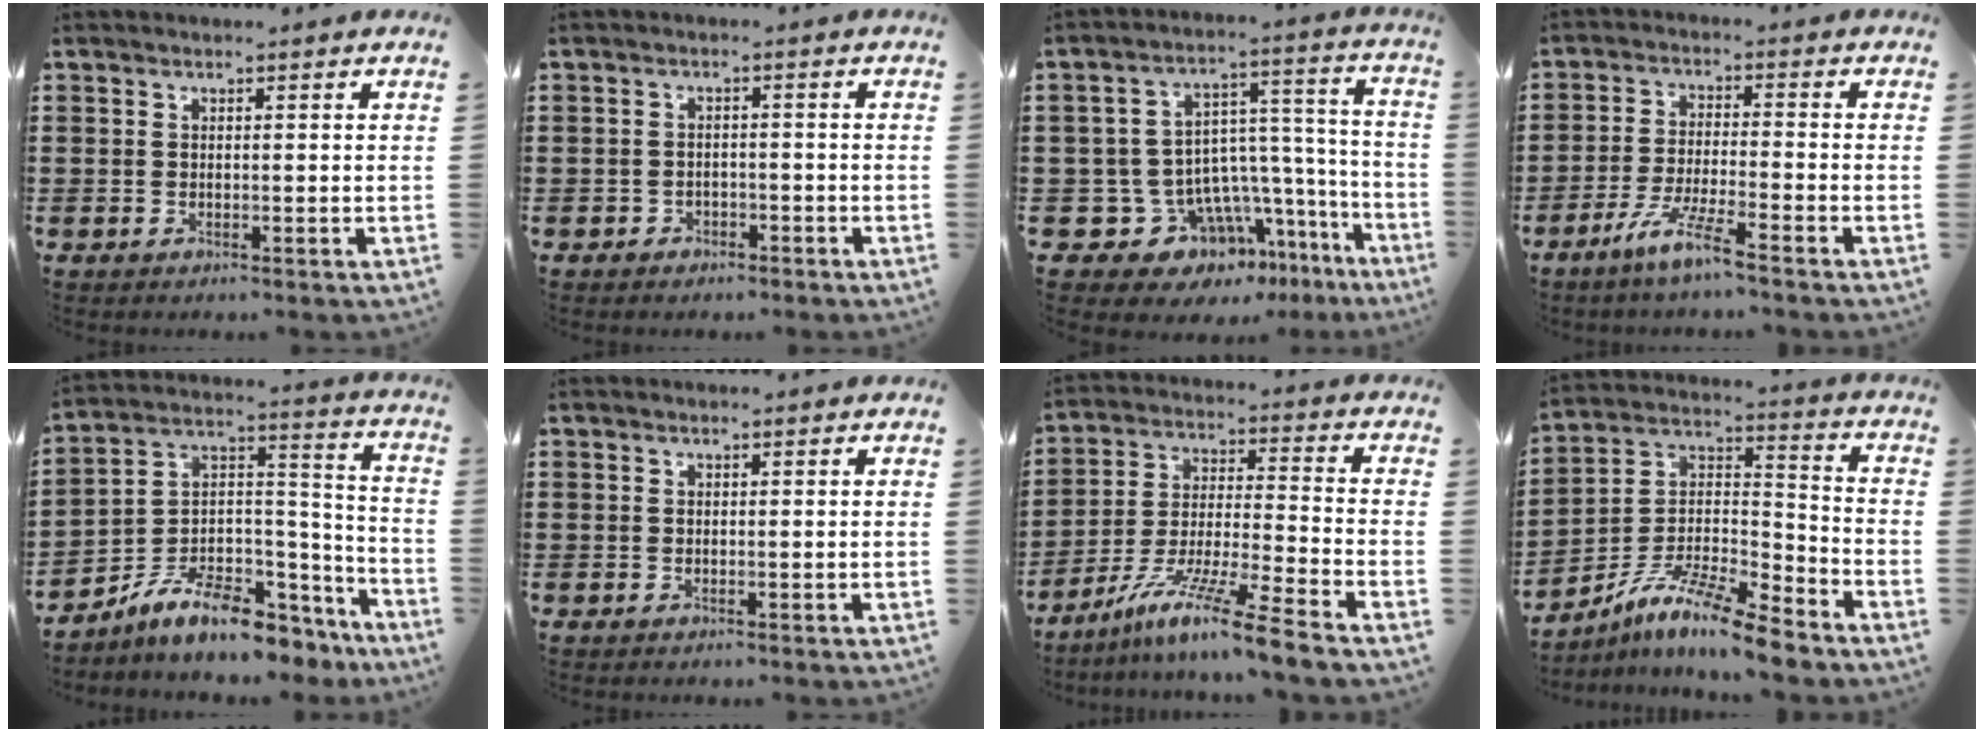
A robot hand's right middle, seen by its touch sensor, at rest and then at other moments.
{"total": 1.5, "force": [-1.3, 0.8, 0.0], "torque": [-0.006, 0.003, -0.031]}
{"total": 8.9, "force": [-5.9, 6.3, 2.3], "torque": [-0.076, -0.016, -0.103]}
{"total": 6.0, "force": [-4.6, 0.0, 3.9], "torque": [-0.090, -0.013, -0.089]}
{"total": 8.8, "force": [-7.5, 2.6, 3.9], "torque": [-0.080, 0.012, -0.148]}
{"total": 0.0}
{"total": 11.3, "force": [-9.1, -0.5, 6.8], "torque": [-0.131, 0.001, -0.184]}
{"total": 10.9, "force": [-9.3, 0.8, 5.6], "torque": [-0.109, 0.013, -0.187]}